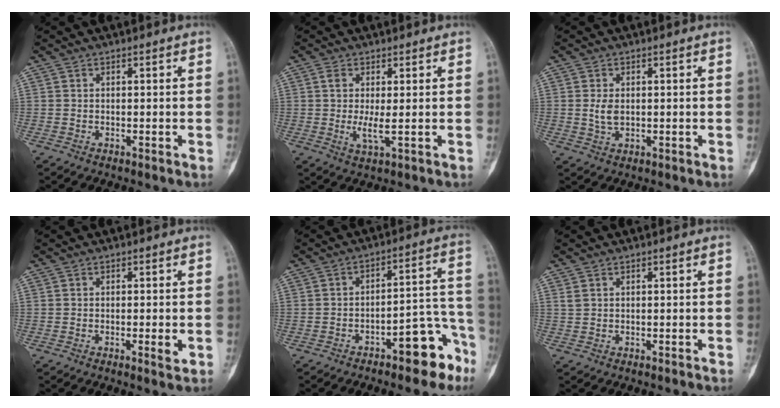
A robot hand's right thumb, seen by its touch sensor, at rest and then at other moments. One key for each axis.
{"total": 4.0, "fx": 0.1, "fy": 1.0, "fz": 3.9, "tx": -0.090, "ty": -0.010, "tz": 0.000}
{"total": 2.9, "fx": 0.2, "fy": 1.9, "fz": 2.3, "tx": -0.043, "ty": -0.004, "tz": 0.005}
{"total": 2.3, "fx": -0.5, "fy": 0.5, "fz": 2.2, "tx": -0.032, "ty": -0.005, "tz": -0.008}
{"total": 11.1, "fx": -6.7, "fy": 4.3, "fz": 7.8, "tx": -0.069, "ty": 0.078, "tz": -0.090}
{"total": 0.8, "fx": 0.5, "fy": 0.5, "fz": 0.4, "tx": -0.009, "ty": 0.004, "tz": 0.012}